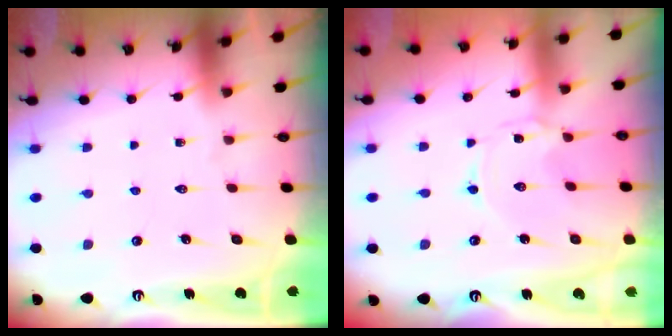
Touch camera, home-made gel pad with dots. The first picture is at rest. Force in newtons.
{"total": 0.5, "press": 0.4, "slide": 0.2}